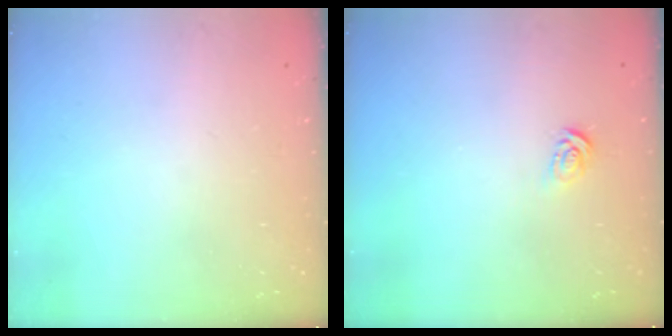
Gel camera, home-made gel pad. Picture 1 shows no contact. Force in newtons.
{"total": 3.8, "press": 3.8, "slide": 0.4}